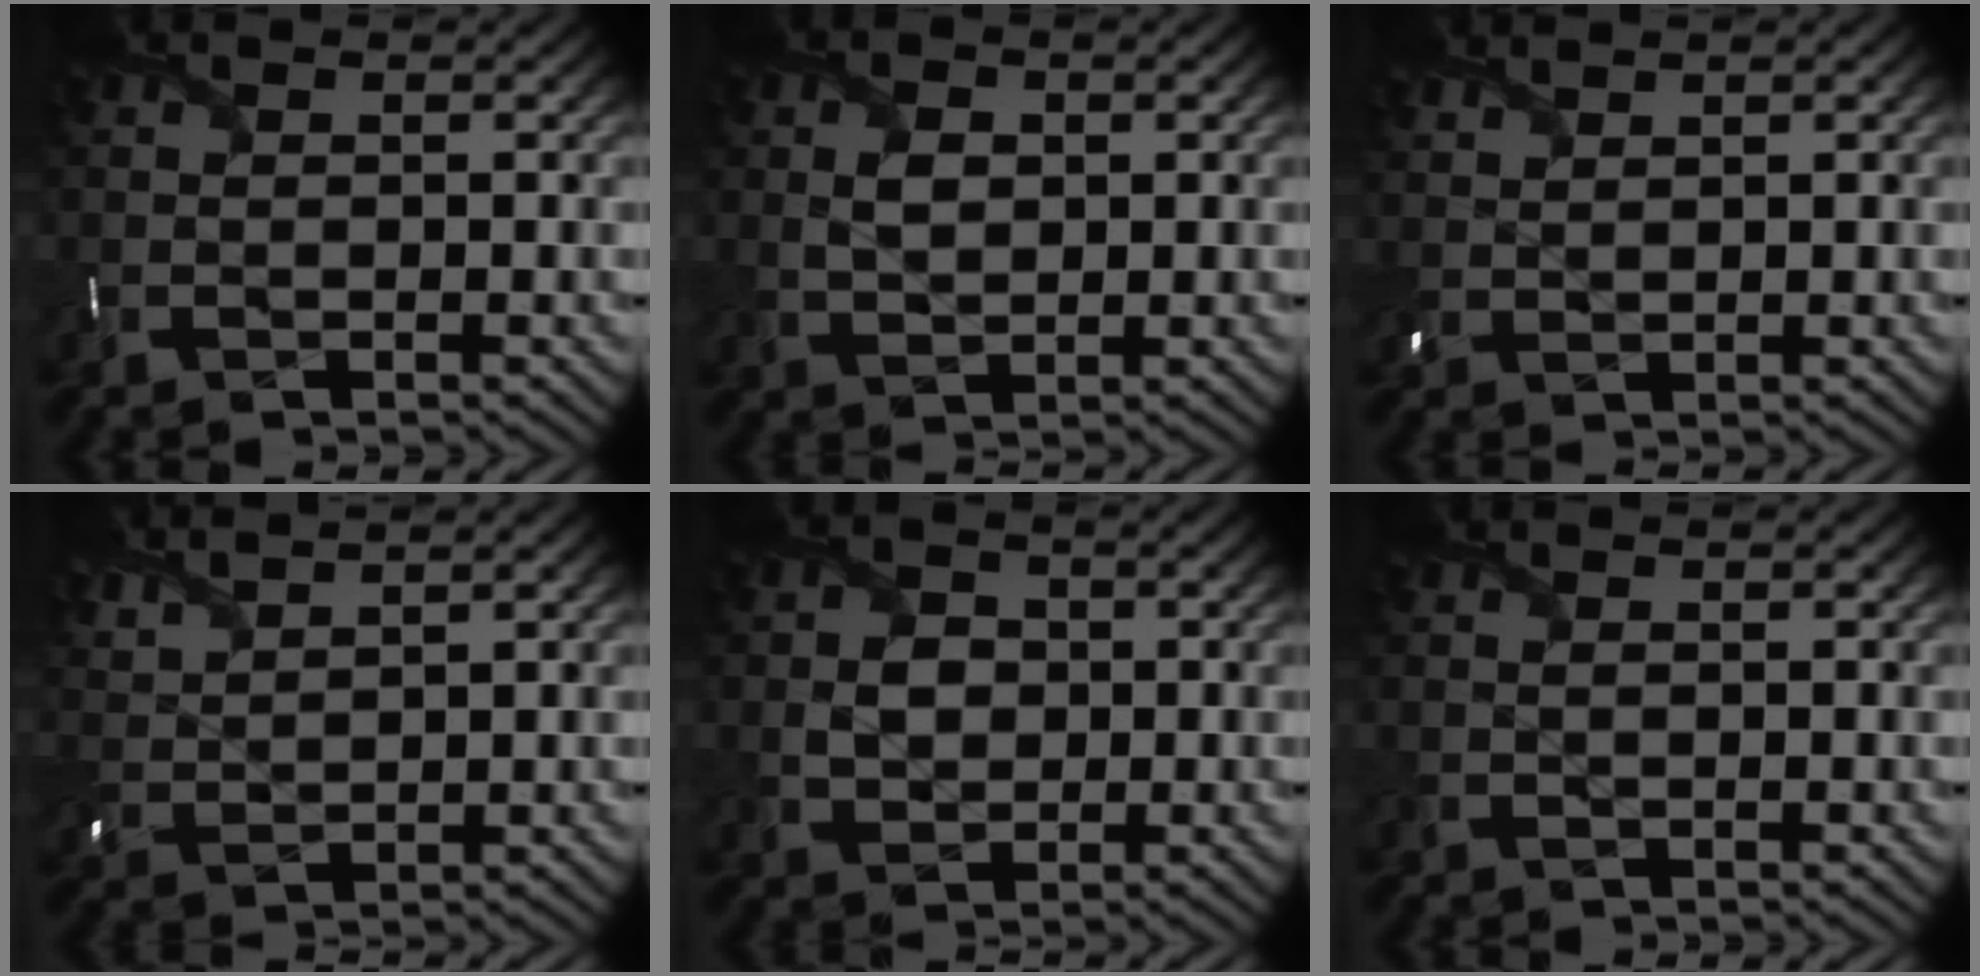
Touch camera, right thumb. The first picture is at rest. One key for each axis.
{"total": 3.0, "fx": 0.7, "fy": 2.0, "fz": 2.2, "tx": -0.050, "ty": -0.002, "tz": 0.014}
{"total": 1.8, "fx": 1.8, "fy": 0.2, "fz": 0.3, "tx": -0.012, "ty": 0.007, "tz": 0.042}
{"total": 3.9, "fx": 3.7, "fy": 0.6, "fz": 1.0, "tx": -0.043, "ty": 0.011, "tz": 0.078}
{"total": 3.8, "fx": -0.1, "fy": 3.2, "fz": 2.1, "tx": -0.047, "ty": -0.004, "tz": -0.004}
{"total": 0.0}